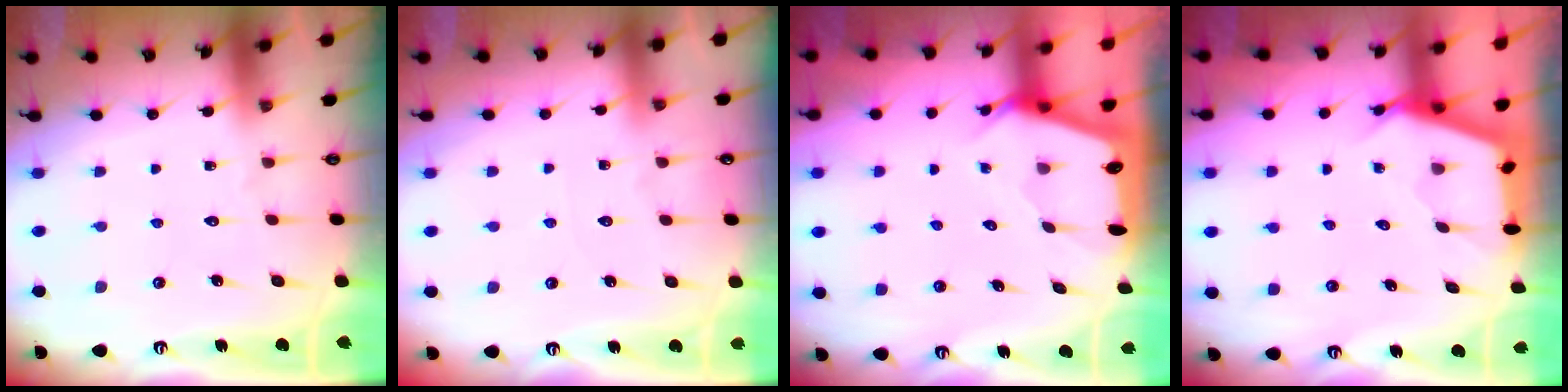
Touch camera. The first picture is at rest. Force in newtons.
{"total": 2.3, "press": 2.3, "slide": 0.4}
{"total": 2.4, "press": 2.4, "slide": 0.3}
{"total": 2.6, "press": 2.6, "slide": 0.3}